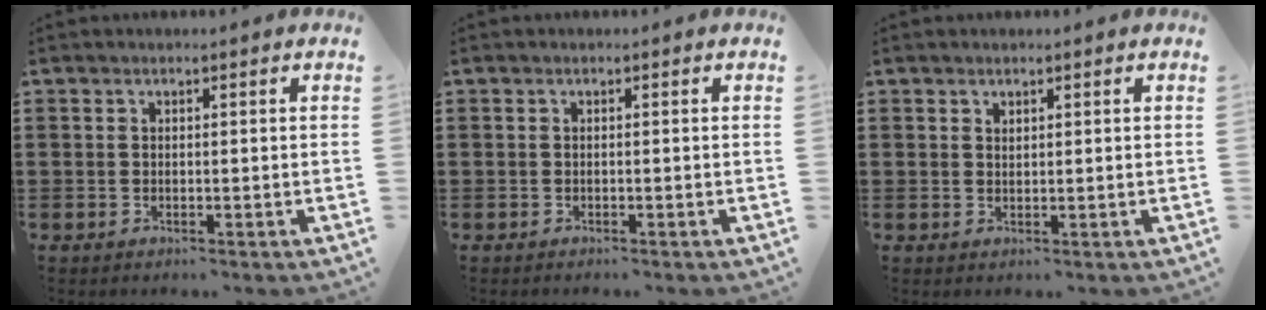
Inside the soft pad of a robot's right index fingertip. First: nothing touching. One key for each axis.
{"total": 0.0}
{"total": 0.8, "fx": 0.7, "fy": 0.4, "fz": 0.1, "tx": -0.003, "ty": 0.003, "tz": 0.014}